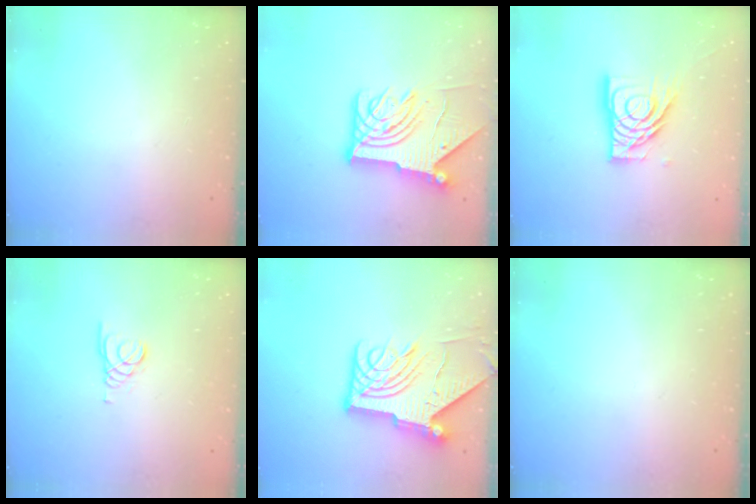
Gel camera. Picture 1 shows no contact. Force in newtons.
{"total": 12.0, "press": 11.9, "slide": 1.5}
{"total": 14.2, "press": 14.1, "slide": 1.6}
{"total": 1.5, "press": 1.5, "slide": 0.1}
{"total": 15.2, "press": 15.1, "slide": 1.5}
{"total": 0.0}